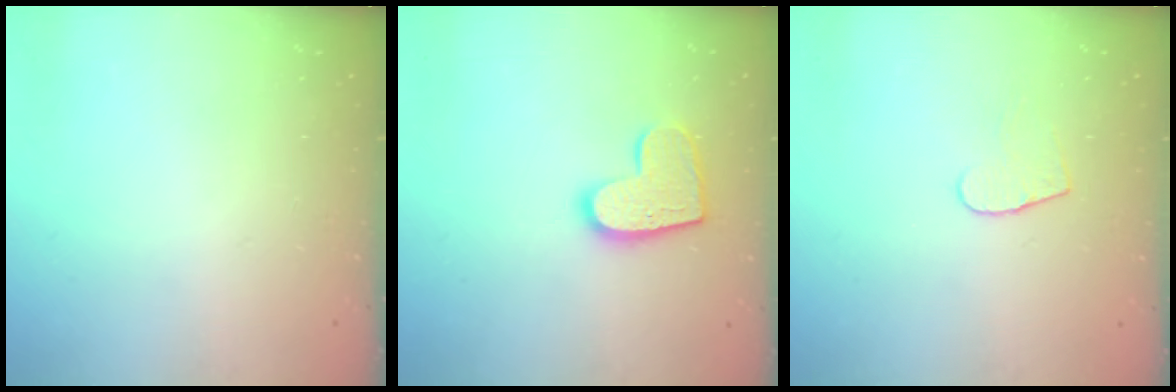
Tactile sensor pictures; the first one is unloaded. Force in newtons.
{"total": 12.7, "press": 12.6, "slide": 0.8}
{"total": 5.0, "press": 5.0, "slide": 0.4}